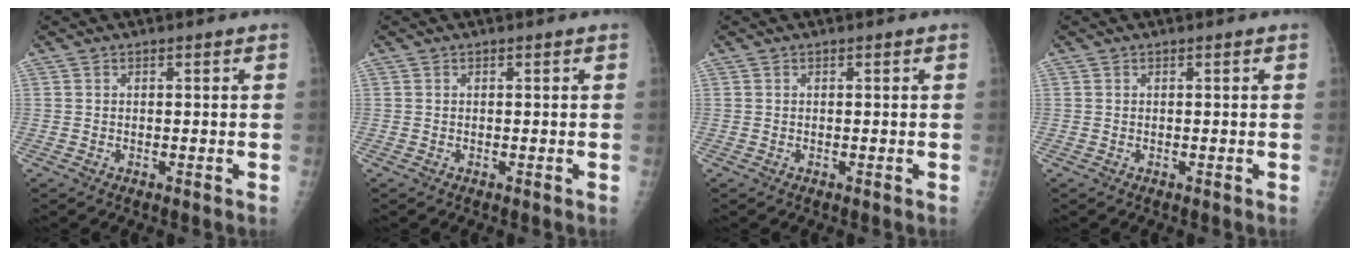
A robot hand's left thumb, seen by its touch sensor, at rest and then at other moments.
{"total": 0.0}
{"total": 0.0}
{"total": 0.0}